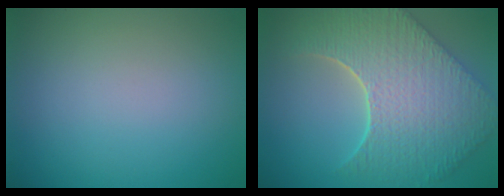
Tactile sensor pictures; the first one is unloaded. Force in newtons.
{"total": 9.6, "press": 7.0, "slide": 6.7}